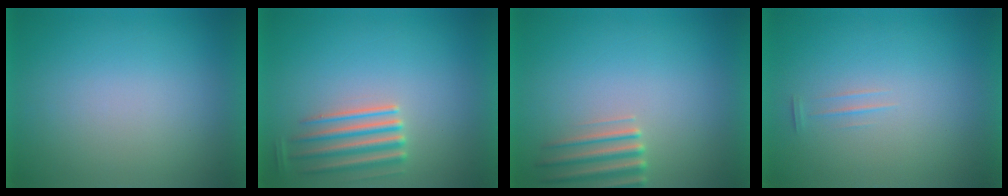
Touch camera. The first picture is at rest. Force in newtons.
{"total": 4.3}
{"total": 2.8}
{"total": 1.4}